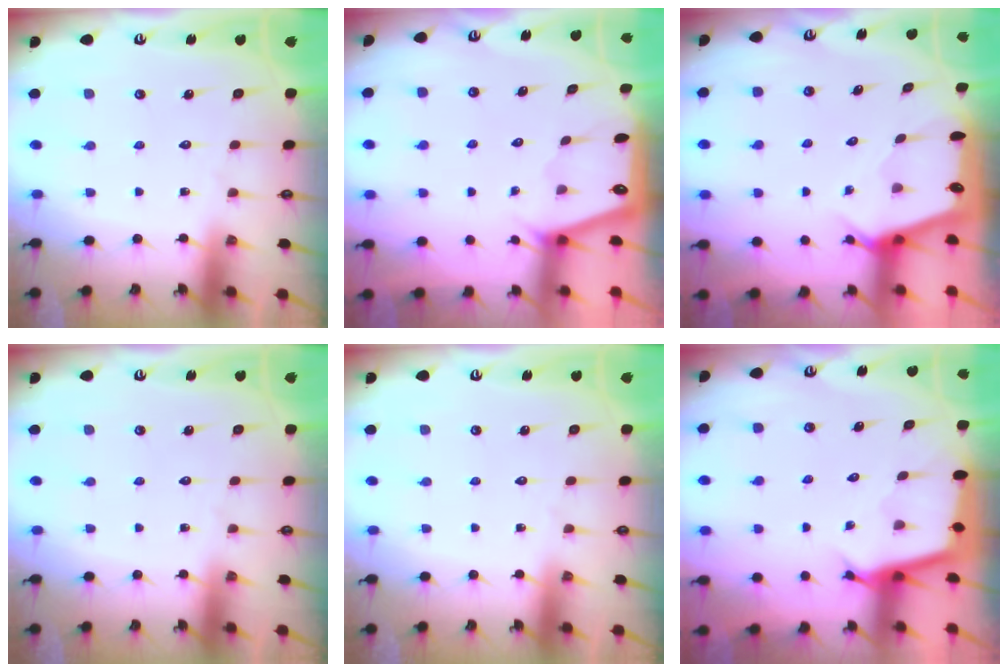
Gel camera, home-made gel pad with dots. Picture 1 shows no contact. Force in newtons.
{"total": 1.3, "press": 1.3, "slide": 0.3}
{"total": 2.5, "press": 2.5, "slide": 0.2}
{"total": 0.0}
{"total": 0.0}
{"total": 2.7, "press": 2.7, "slide": 0.1}